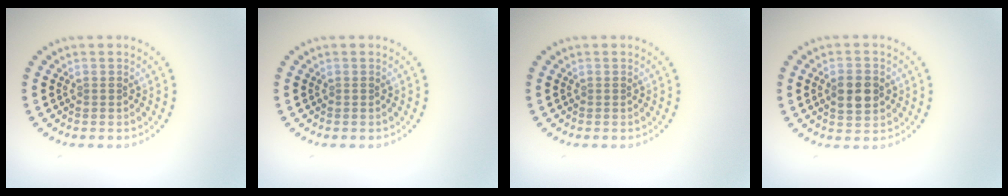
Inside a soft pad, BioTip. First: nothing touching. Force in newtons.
{"total": 0.0}
{"total": 0.0}
{"total": 3.3, "press": 3.3, "slide": 0.1}